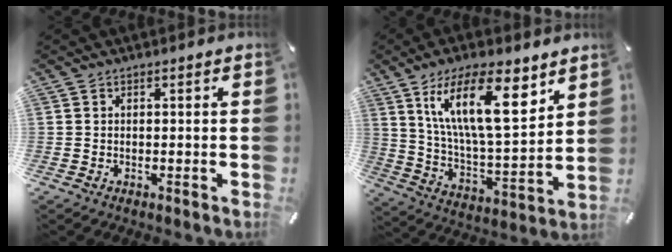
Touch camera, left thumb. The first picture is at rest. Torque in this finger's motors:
{"motor_torque": [3.33, 1.68, 1.63, -1.14, 0.61]}